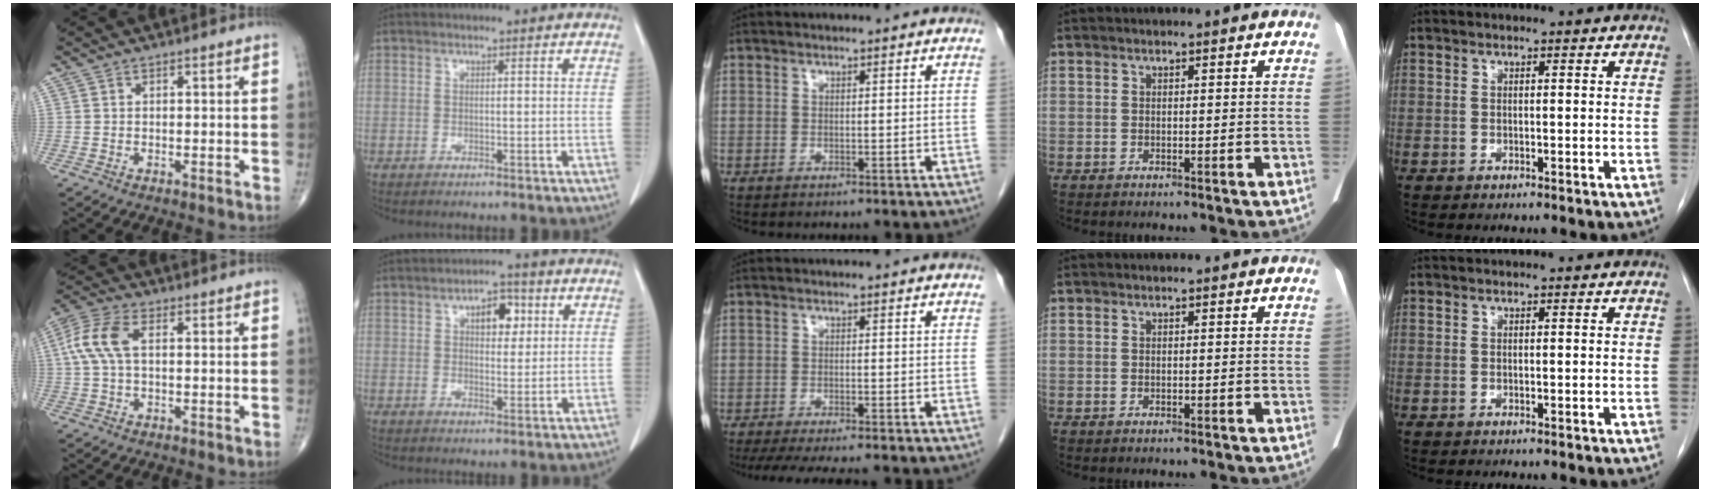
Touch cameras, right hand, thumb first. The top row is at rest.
{"thumb": {"total": 8.1, "force": [1.3, 4.3, 6.7], "torque": [-0.165, 0.024, 0.021]}, "index": {"total": 5.2, "force": [1.9, 2.7, 4.0], "torque": [-0.057, 0.011, 0.028]}, "middle": {"total": 10.5, "force": [-9.1, 1.4, 5.1], "torque": [-0.069, -0.015, -0.126]}}